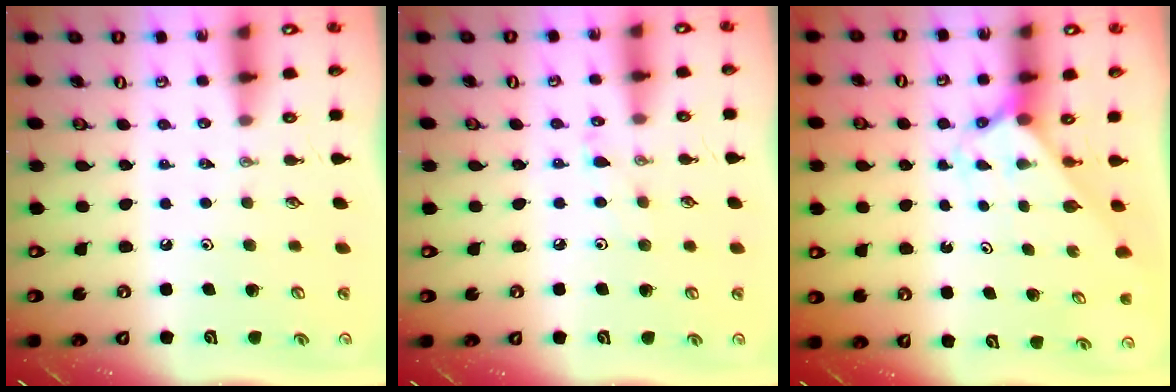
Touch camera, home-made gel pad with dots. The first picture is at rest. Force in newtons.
{"total": 4.9, "press": 4.9, "slide": 0.5}
{"total": 2.1, "press": 2.1, "slide": 0.1}